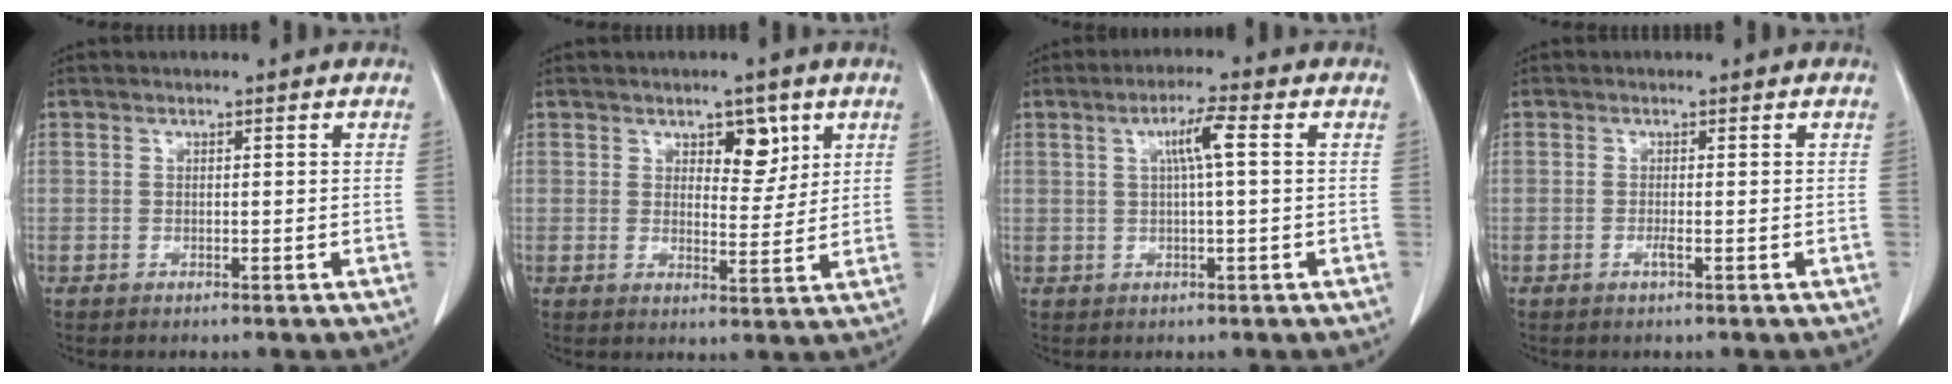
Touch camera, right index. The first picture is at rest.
{"total": 4.9, "force": [2.6, 2.5, 3.2], "torque": [-0.039, -0.001, 0.039]}
{"total": 4.3, "force": [1.1, 0.0, 4.2], "torque": [-0.077, 0.009, 0.019]}
{"total": 0.8, "force": [-0.3, -0.1, 0.7], "torque": [-0.014, 0.000, -0.004]}